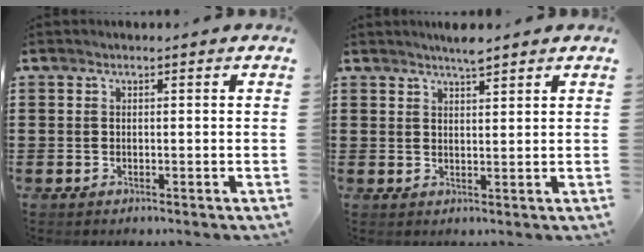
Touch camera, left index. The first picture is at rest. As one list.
[{"total": 2.8, "force": [2.5, 0.2, 1.3], "torque": [-0.028, 0.000, 0.046]}]